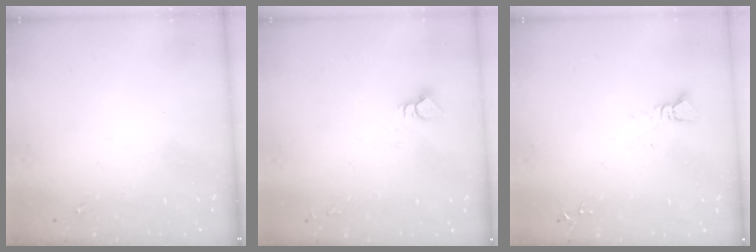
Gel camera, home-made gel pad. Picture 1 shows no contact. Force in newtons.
{"total": 4.0, "press": 4.0, "slide": 0.3}
{"total": 2.4, "press": 2.4, "slide": 0.1}